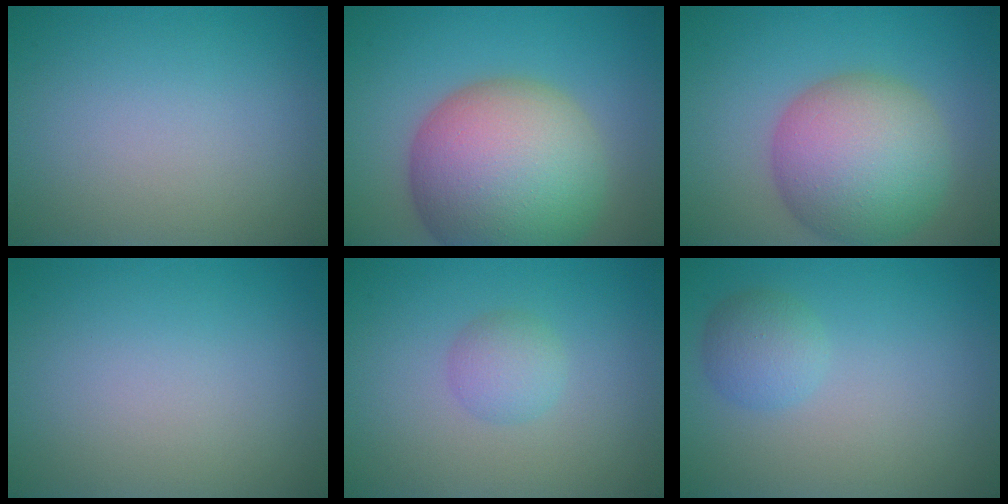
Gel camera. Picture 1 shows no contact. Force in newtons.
{"total": 14.7, "press": 14.7, "slide": 0.9}
{"total": 9.8, "press": 9.8, "slide": 0.5}
{"total": 0.0}
{"total": 2.1, "press": 2.1, "slide": 0.1}
{"total": 2.2, "press": 2.2, "slide": 0.1}